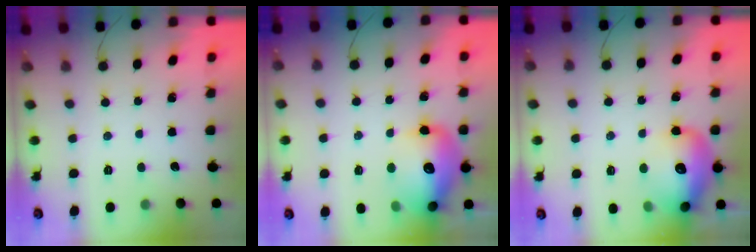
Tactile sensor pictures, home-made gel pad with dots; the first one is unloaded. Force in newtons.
{"total": 17.3, "press": 17.0, "slide": 3.0}
{"total": 17.8, "press": 17.6, "slide": 2.4}